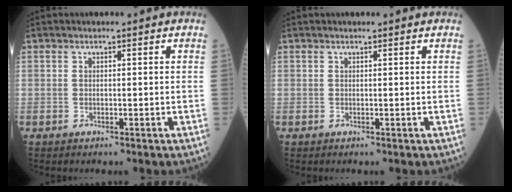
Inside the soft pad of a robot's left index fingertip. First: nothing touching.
{"total": 0.0}